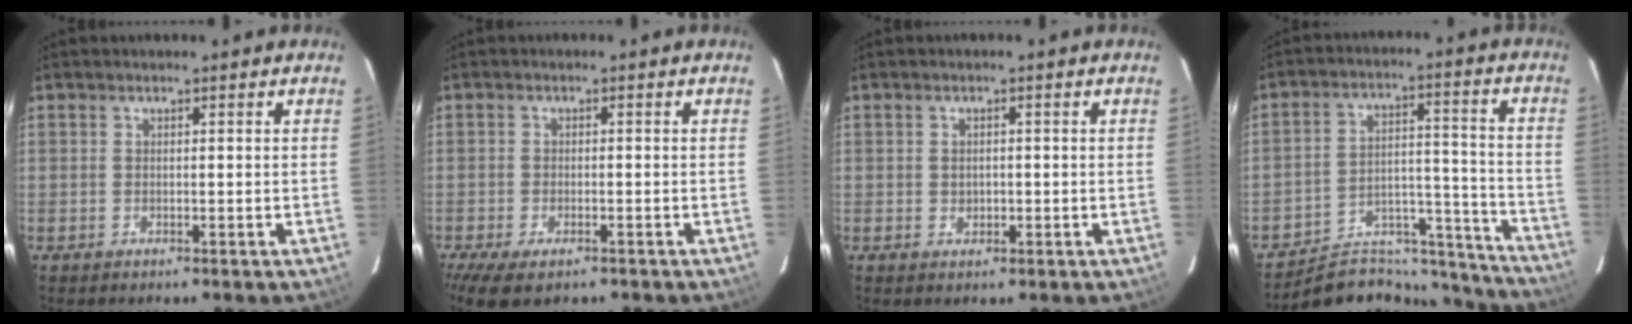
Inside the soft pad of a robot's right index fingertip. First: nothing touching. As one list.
[{"total": 7.7, "force": [-5.2, 3.2, 4.7], "torque": [-0.114, -0.031, -0.087]}, {"total": 1.6, "force": [-0.1, 1.5, 0.7], "torque": [-0.009, 0.001, 0.001]}, {"total": 17.7, "force": [-16.4, 6.1, 2.5], "torque": [-0.025, 0.067, -0.229]}]